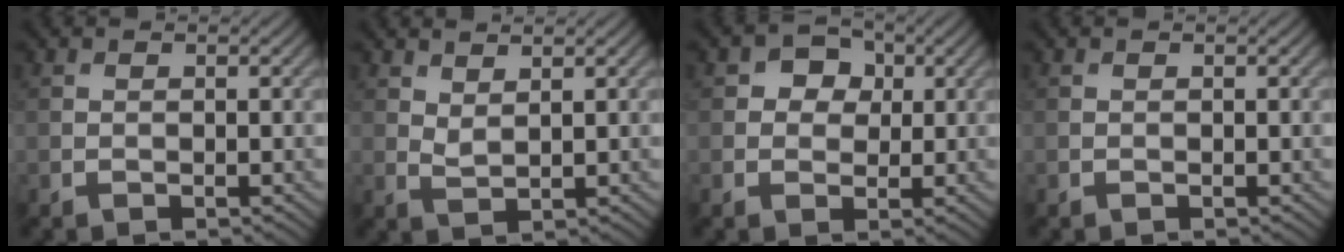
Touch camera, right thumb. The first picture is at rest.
{"total": 1.8, "force": [1.5, 0.5, 0.9], "torque": [-0.026, -0.003, 0.036]}
{"total": 3.7, "force": [0.8, 3.2, 1.8], "torque": [-0.027, 0.005, 0.002]}
{"total": 0.0}